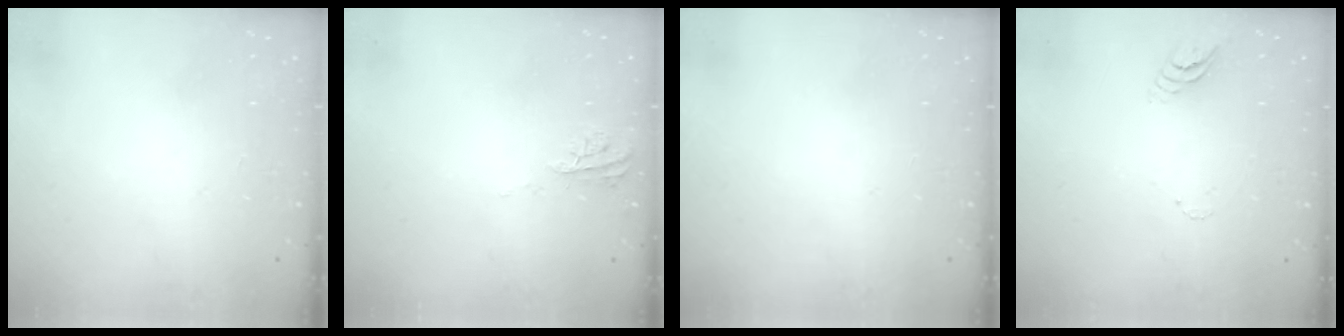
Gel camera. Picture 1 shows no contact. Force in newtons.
{"total": 5.3, "press": 5.3, "slide": 0.5}
{"total": 0.0}
{"total": 3.4, "press": 3.4, "slide": 0.4}